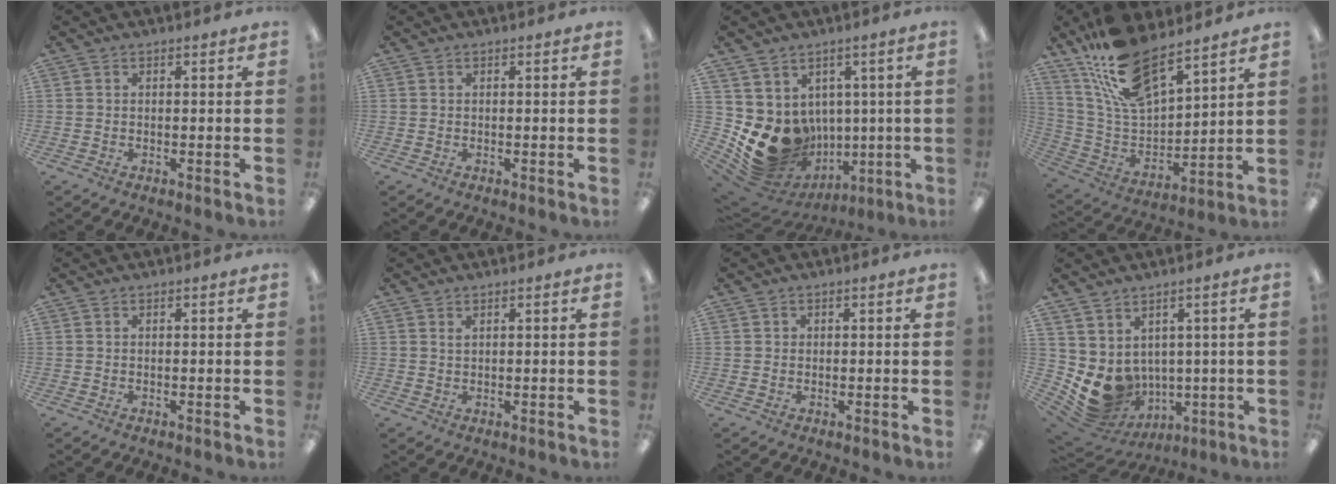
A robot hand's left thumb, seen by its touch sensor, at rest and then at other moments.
{"total": 0.0}
{"total": 15.0, "force": [-1.8, 13.0, 7.2], "torque": [-0.145, -0.029, -0.018]}
{"total": 17.9, "force": [13.7, 6.5, 9.5], "torque": [-0.207, -0.069, 0.250]}
{"total": 0.0}
{"total": 1.0, "force": [0.8, 0.3, 0.4], "torque": [-0.011, 0.000, 0.016]}
{"total": 0.9, "force": [0.4, 0.8, 0.0], "torque": [-0.001, 0.003, 0.008]}
{"total": 9.0, "force": [-0.2, 8.1, 3.9], "torque": [-0.087, -0.029, 0.011]}